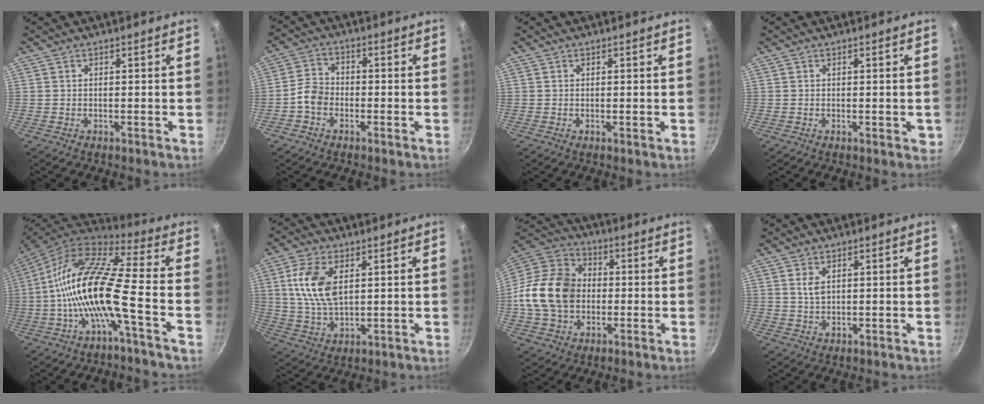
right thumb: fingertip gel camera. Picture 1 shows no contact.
{"total": 4.5, "force": [-2.0, 3.4, 2.2], "torque": [-0.032, 0.026, -0.046]}
{"total": 0.0}
{"total": 1.3, "force": [-0.1, 0.6, 1.2], "torque": [-0.004, 0.000, -0.002]}
{"total": 16.6, "force": [-4.0, 3.4, 15.8], "torque": [-0.302, 0.044, -0.092]}
{"total": 10.9, "force": [2.8, 6.0, 8.7], "torque": [-0.167, -0.009, 0.056]}
{"total": 17.2, "force": [-1.1, 13.4, 10.8], "torque": [-0.181, 0.030, -0.033]}
{"total": 2.9, "force": [1.0, 1.8, 2.1], "torque": [-0.035, -0.006, 0.020]}